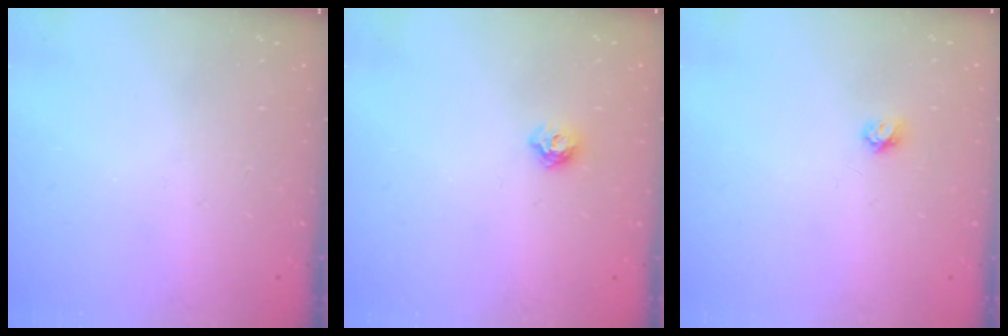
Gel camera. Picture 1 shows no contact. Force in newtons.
{"total": 5.6, "press": 5.6, "slide": 0.9}
{"total": 3.4, "press": 3.4, "slide": 0.4}